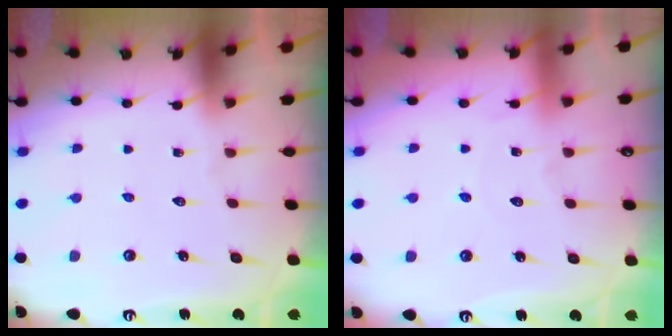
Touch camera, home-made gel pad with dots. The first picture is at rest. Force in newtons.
{"total": 2.8, "press": 2.8, "slide": 0.4}